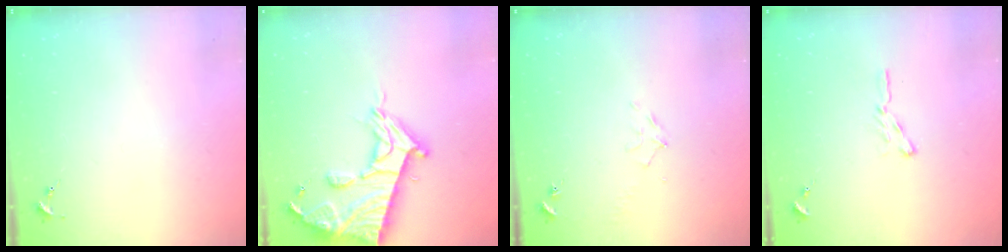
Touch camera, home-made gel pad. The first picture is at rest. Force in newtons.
{"total": 19.3, "press": 19.3, "slide": 1.6}
{"total": 6.6, "press": 6.6, "slide": 0.8}
{"total": 4.4, "press": 4.4, "slide": 0.5}